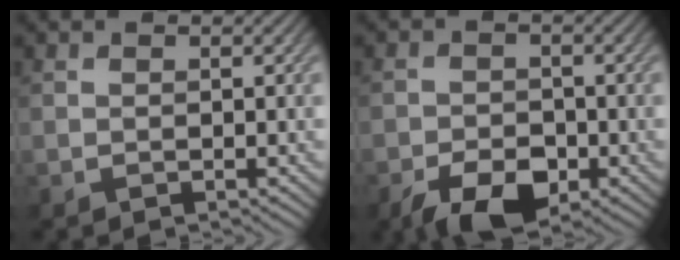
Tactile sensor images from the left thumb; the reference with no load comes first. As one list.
[{"total": 6.1, "force": [-3.5, 3.3, 3.7], "torque": [-0.066, -0.005, -0.065]}]